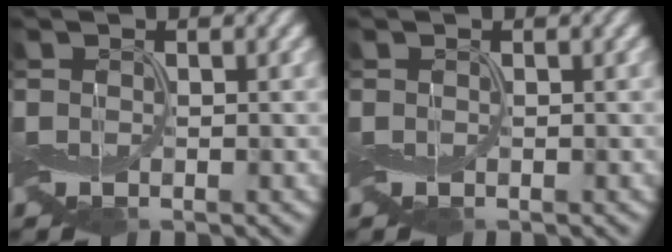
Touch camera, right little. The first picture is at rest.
{"total": 0.0}